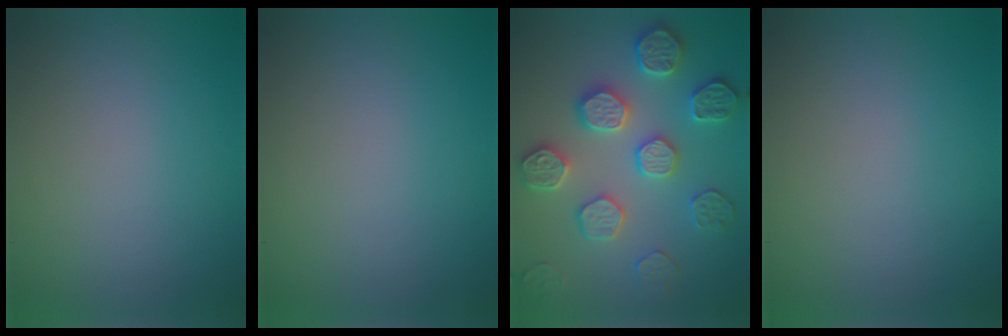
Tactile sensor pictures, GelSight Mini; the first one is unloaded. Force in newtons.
{"total": 0.0}
{"total": 5.0, "press": 5.0, "slide": 0.5}
{"total": 0.0}